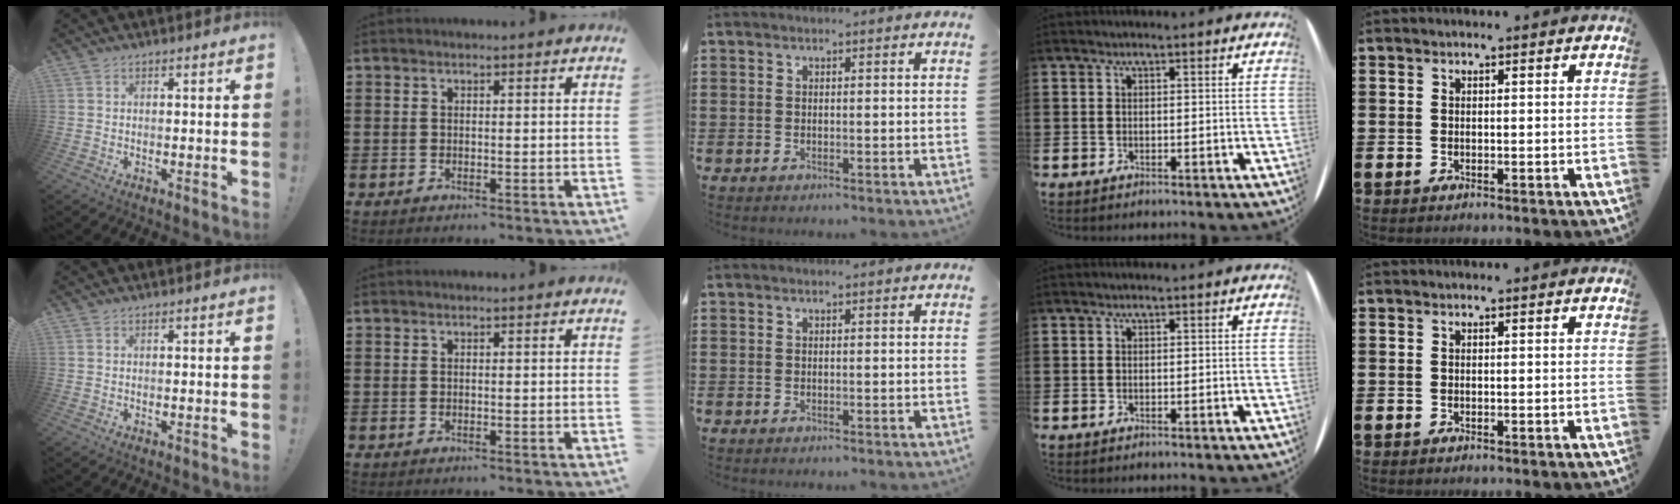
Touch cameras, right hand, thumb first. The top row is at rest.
{}